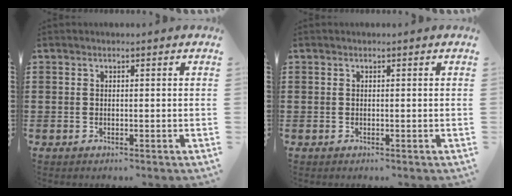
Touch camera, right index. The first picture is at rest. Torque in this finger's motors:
{"motor_torque": [0.00, 0.00, 0.00, 0.00]}